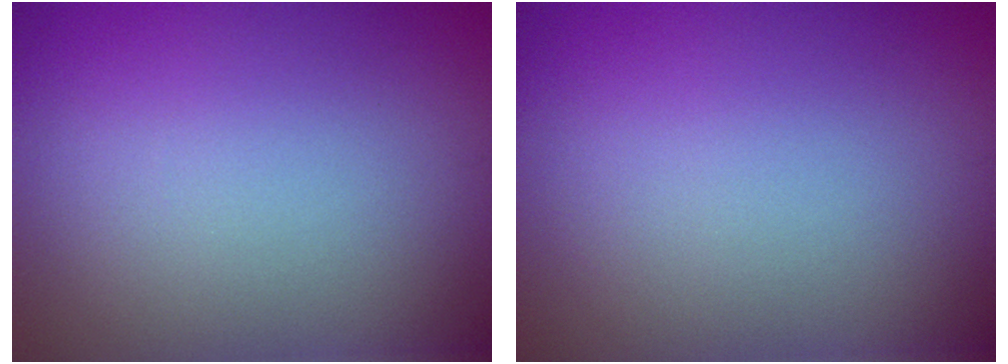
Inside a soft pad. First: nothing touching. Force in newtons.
{"total": 0.0}